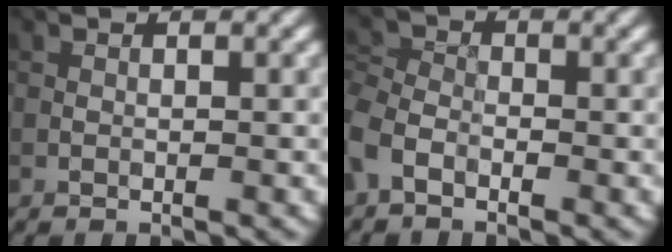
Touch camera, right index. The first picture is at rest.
{"total": 2.9, "force": [-1.8, 1.7, 1.6], "torque": [-0.036, 0.001, -0.053]}